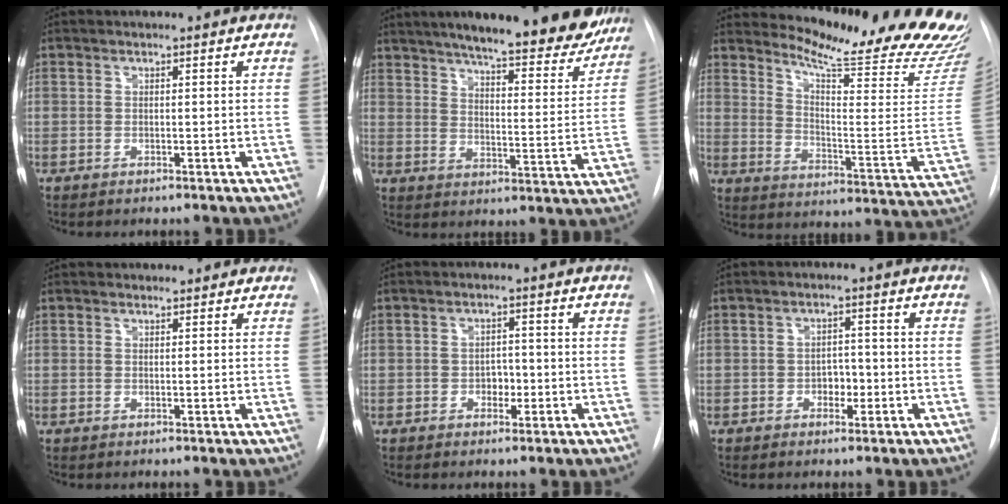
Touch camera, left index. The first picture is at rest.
{"total": 24.7, "force": [20.8, 4.8, 12.5], "torque": [-0.187, -0.025, 0.261]}
{"total": 22.4, "force": [21.0, 0.6, 7.8], "torque": [-0.121, -0.132, 0.263]}
{"total": 2.1, "force": [1.9, 0.9, 0.2], "torque": [-0.001, 0.009, 0.017]}
{"total": 2.4, "force": [-0.7, 1.7, 1.5], "torque": [-0.017, 0.007, -0.010]}
{"total": 2.8, "force": [-0.9, 1.9, 1.8], "torque": [-0.020, 0.007, -0.014]}